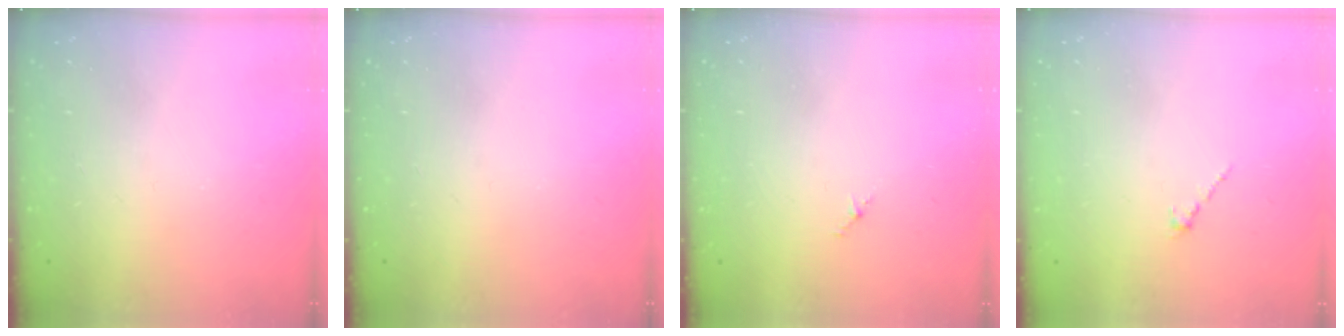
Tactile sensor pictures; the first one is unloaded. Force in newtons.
{"total": 0.0}
{"total": 1.2, "press": 1.1, "slide": 0.6}
{"total": 0.0}